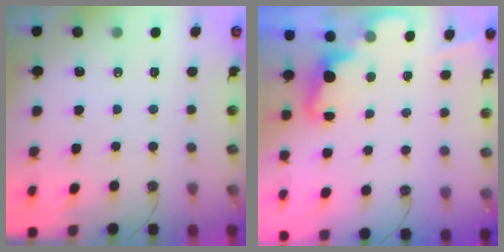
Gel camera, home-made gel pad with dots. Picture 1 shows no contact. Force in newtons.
{"total": 2.4, "press": 2.4, "slide": 0.5}